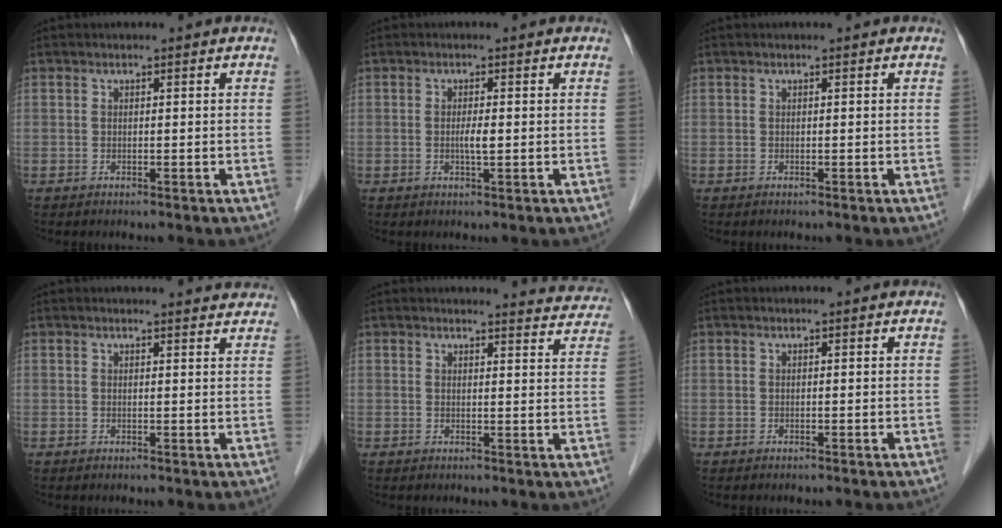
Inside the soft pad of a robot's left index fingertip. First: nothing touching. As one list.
[{"total": 1.7, "force": [-0.1, 0.2, 1.7], "torque": [-0.033, -0.001, -0.002]}, {"total": 0.0}, {"total": 3.9, "force": [3.8, 0.5, 0.4], "torque": [-0.007, -0.004, 0.029]}, {"total": 6.2, "force": [6.2, 0.7, -0.2], "torque": [0.009, -0.025, 0.048]}, {"total": 0.0}]